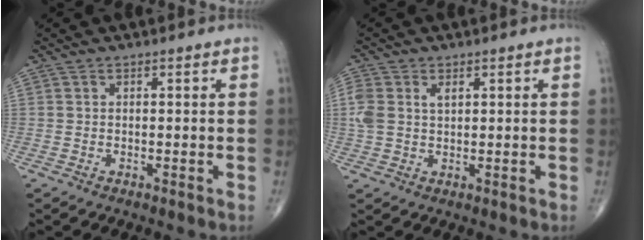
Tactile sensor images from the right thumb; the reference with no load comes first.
{"total": 5.5, "force": [1.5, 3.4, 4.0], "torque": [-0.100, 0.012, 0.034]}